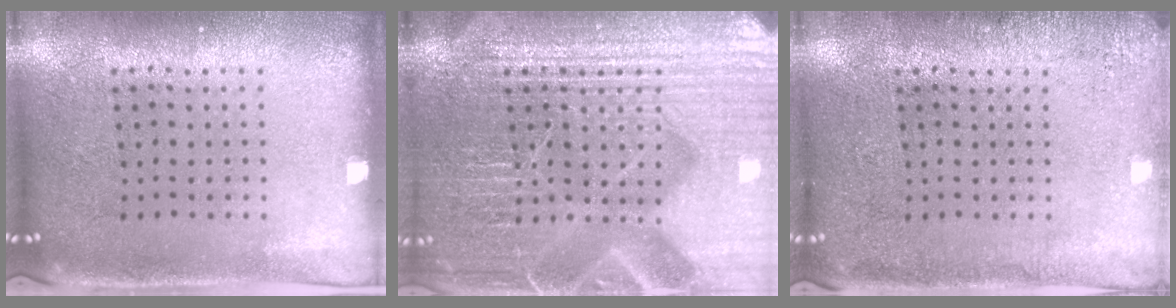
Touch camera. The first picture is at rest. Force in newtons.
{"total": 7.4, "press": 7.3, "slide": 0.9}
{"total": 2.0, "press": 2.0, "slide": 0.3}